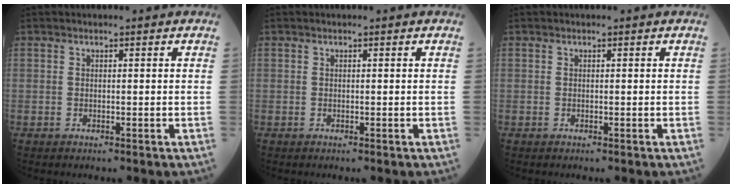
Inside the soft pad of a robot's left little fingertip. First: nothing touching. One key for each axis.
{"total": 0.0}
{"total": 0.0}